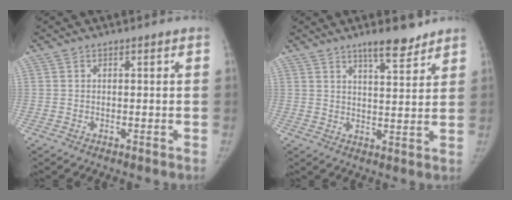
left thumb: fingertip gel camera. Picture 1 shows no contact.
{"total": 7.0, "force": [5.5, 1.6, 4.1], "torque": [-0.048, -0.040, 0.084]}